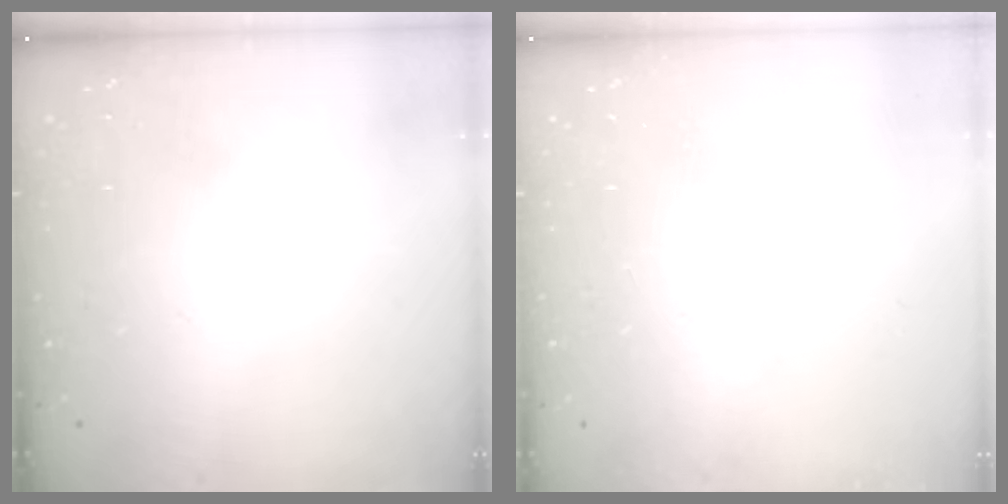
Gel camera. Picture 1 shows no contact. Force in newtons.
{"total": 0.0}